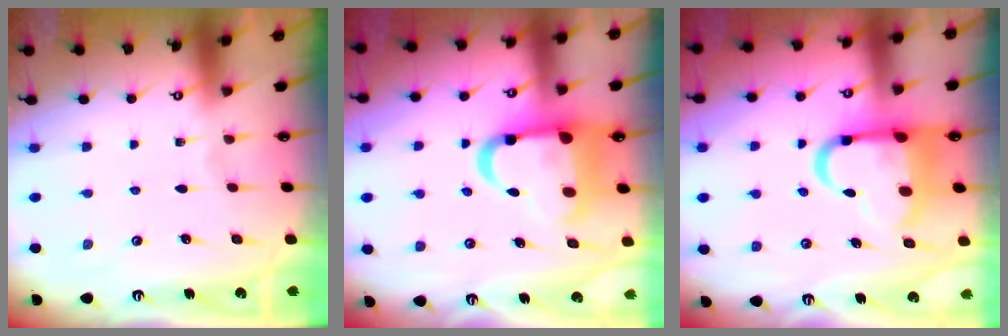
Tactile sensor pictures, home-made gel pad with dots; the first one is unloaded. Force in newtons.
{"total": 15.1, "press": 14.9, "slide": 2.5}
{"total": 13.7, "press": 13.5, "slide": 2.6}